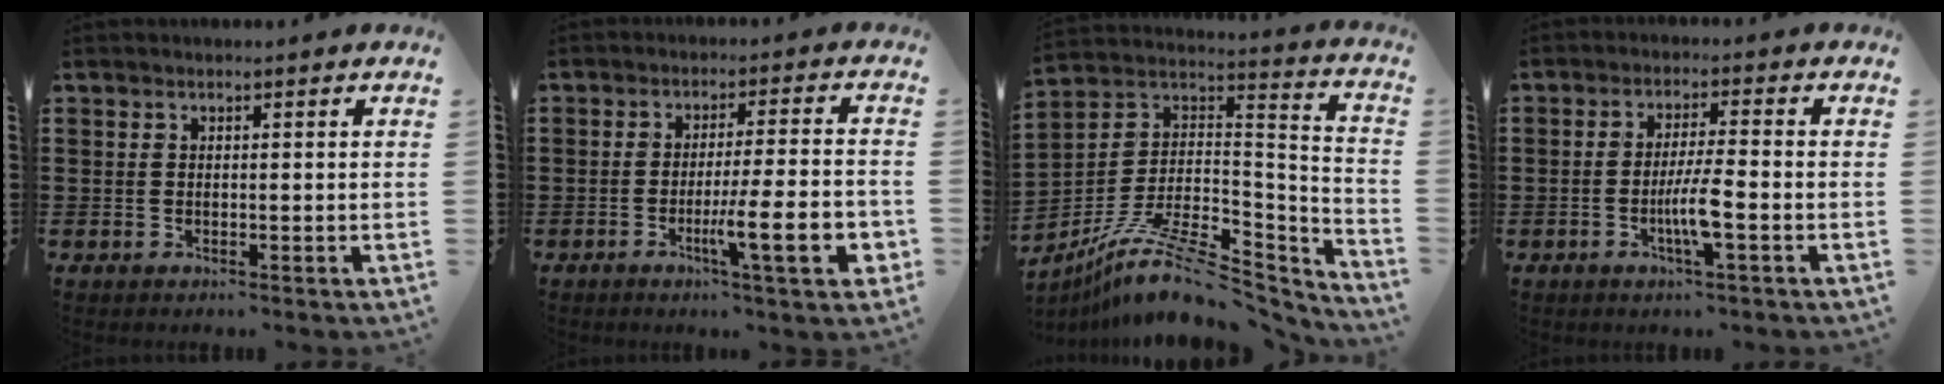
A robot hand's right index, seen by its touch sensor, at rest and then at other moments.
{"total": 10.6, "force": [-3.5, 1.2, 10.0], "torque": [-0.167, -0.007, -0.059]}
{"total": 12.9, "force": [-9.1, 3.7, 8.5], "torque": [-0.156, 0.014, -0.166]}
{"total": 5.3, "force": [-1.8, 0.2, 5.0], "torque": [-0.098, -0.010, -0.036]}